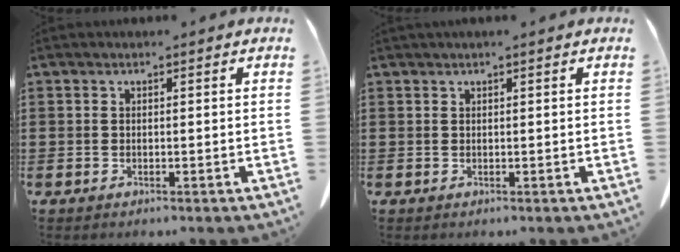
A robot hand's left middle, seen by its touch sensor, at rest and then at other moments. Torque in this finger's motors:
{"motor_torque": [0.77, -0.71, 0.21, 0.06]}